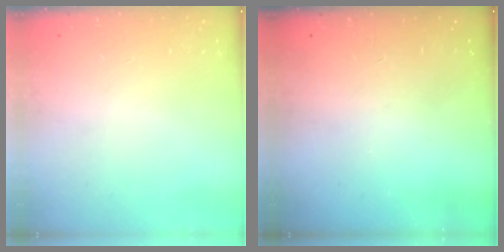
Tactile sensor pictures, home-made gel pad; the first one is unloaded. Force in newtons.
{"total": 0.0}